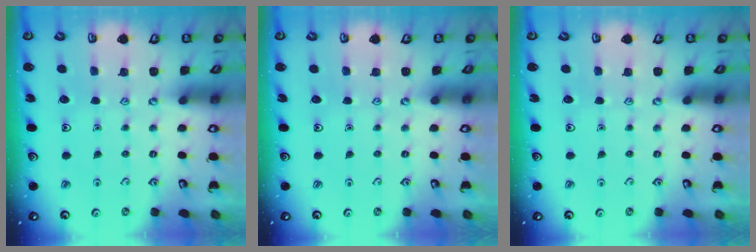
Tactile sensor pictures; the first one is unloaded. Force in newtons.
{"total": 0.0}
{"total": 0.0}